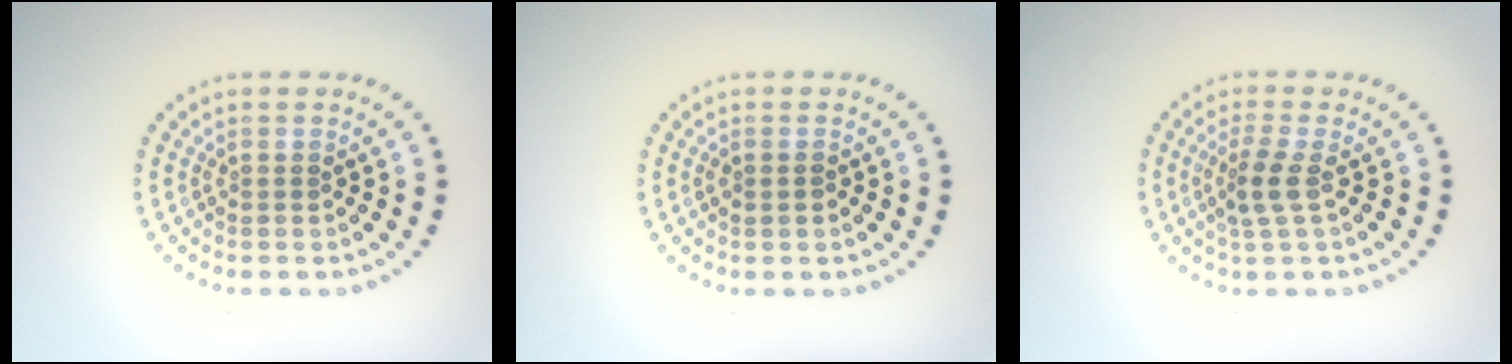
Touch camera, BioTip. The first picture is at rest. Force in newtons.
{"total": 0.8, "press": 0.8, "slide": 0.0}
{"total": 2.3, "press": 2.0, "slide": 1.1}